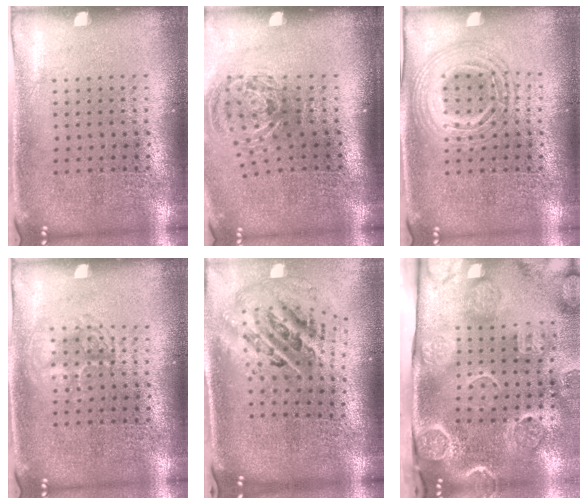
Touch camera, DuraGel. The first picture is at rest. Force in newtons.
{"total": 1.3, "press": 1.0, "slide": 0.9}
{"total": 2.9, "press": 2.9, "slide": 0.3}
{"total": 1.9, "press": 1.9, "slide": 0.3}
{"total": 2.2, "press": 1.6, "slide": 1.5}
{"total": 4.5, "press": 3.5, "slide": 2.8}